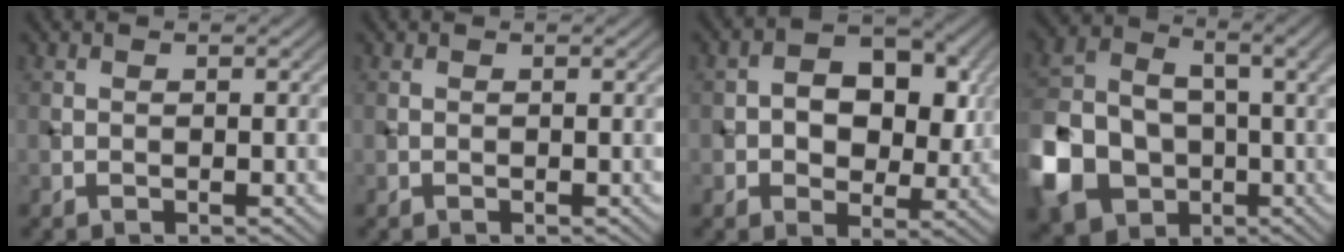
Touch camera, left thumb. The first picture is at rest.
{"total": 0.0}
{"total": 7.9, "force": [0.8, 5.7, 5.3], "torque": [-0.084, 0.003, 0.007]}
{"total": 13.7, "force": [-3.5, 10.1, 8.5], "torque": [-0.217, -0.026, -0.063]}